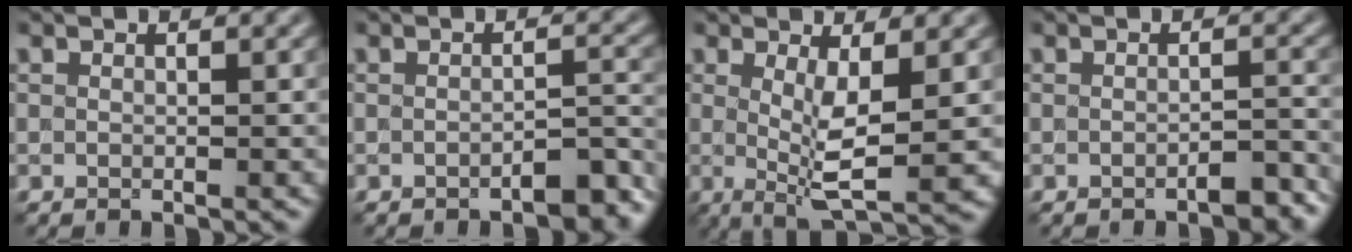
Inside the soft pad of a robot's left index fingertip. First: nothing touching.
{"total": 3.2, "force": [-2.3, 0.8, 2.0], "torque": [-0.027, 0.006, -0.033]}
{"total": 4.9, "force": [0.4, 1.2, 4.7], "torque": [-0.084, -0.010, 0.009]}
{"total": 2.3, "force": [-1.6, 0.6, 1.5], "torque": [-0.017, 0.006, -0.024]}